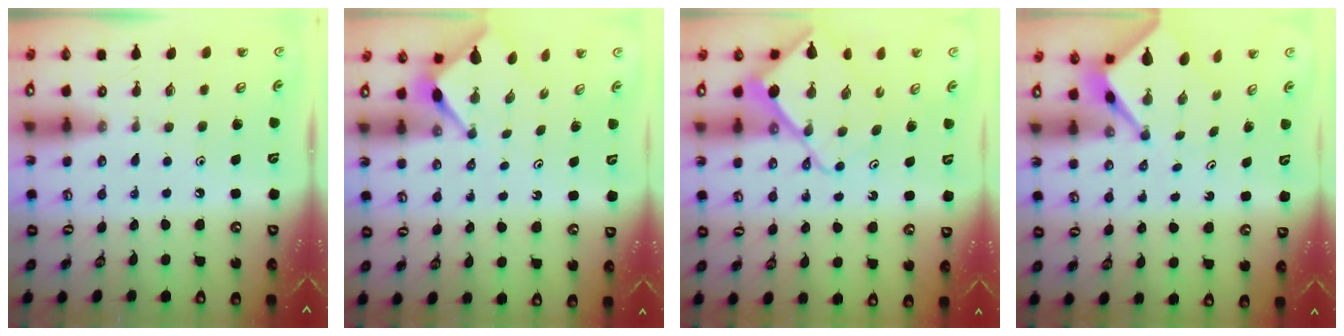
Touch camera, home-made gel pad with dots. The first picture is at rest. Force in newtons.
{"total": 2.9, "press": 2.8, "slide": 0.3}
{"total": 11.5, "press": 11.4, "slide": 1.2}
{"total": 4.3, "press": 4.3, "slide": 0.5}